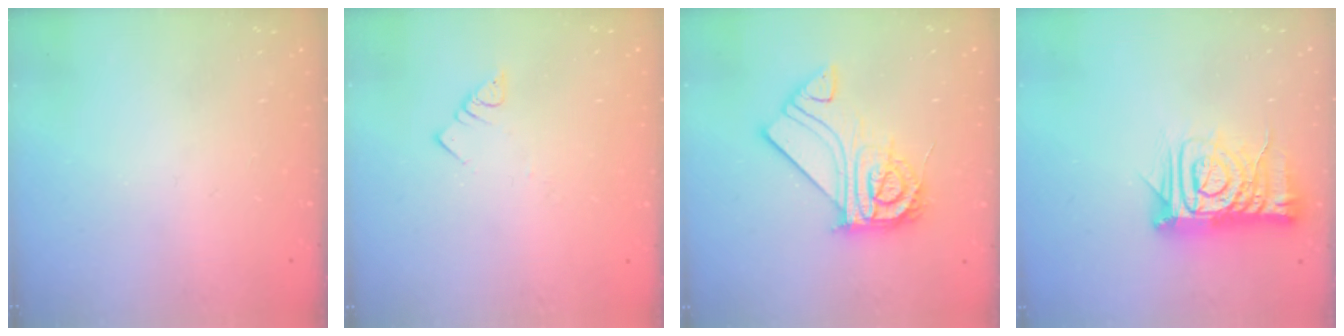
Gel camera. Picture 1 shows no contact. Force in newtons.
{"total": 3.0, "press": 3.0, "slide": 0.1}
{"total": 15.9, "press": 15.8, "slide": 0.7}
{"total": 13.2, "press": 13.1, "slide": 1.6}